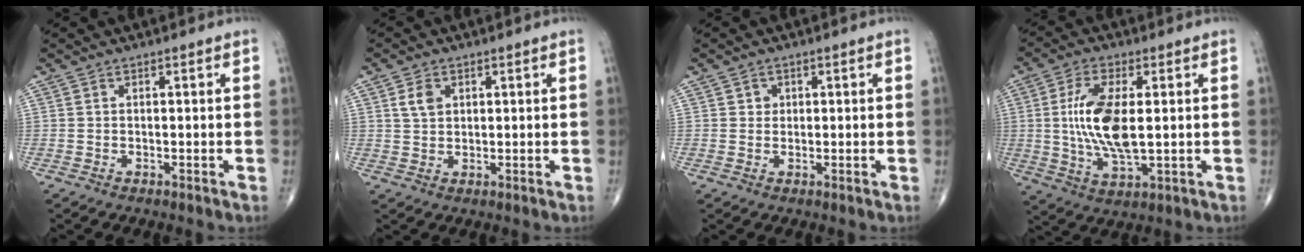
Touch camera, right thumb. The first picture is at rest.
{"total": 3.4, "force": [1.3, 2.4, 2.0], "torque": [-0.030, -0.003, 0.026]}
{"total": 1.4, "force": [0.4, 1.3, 0.4], "torque": [0.003, 0.000, 0.003]}
{"total": 12.3, "force": [0.9, 5.0, 11.2], "torque": [-0.229, -0.013, 0.021]}